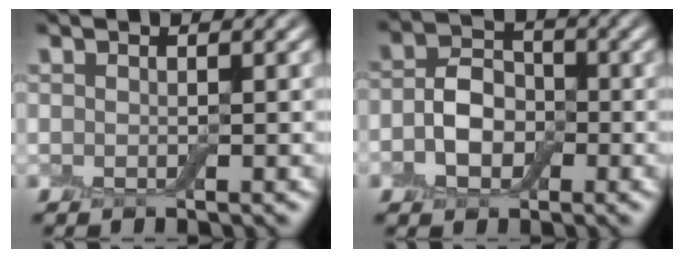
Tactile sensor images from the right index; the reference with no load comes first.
{"total": 3.7, "force": [-0.8, 2.8, 2.2], "torque": [-0.034, 0.005, -0.020]}